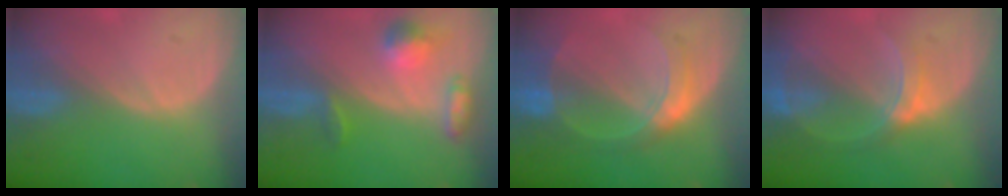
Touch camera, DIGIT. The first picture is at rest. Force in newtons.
{"total": 5.7, "press": 5.3, "slide": 2.1}
{"total": 6.3, "press": 6.3, "slide": 0.1}
{"total": 6.3, "press": 5.6, "slide": 2.8}